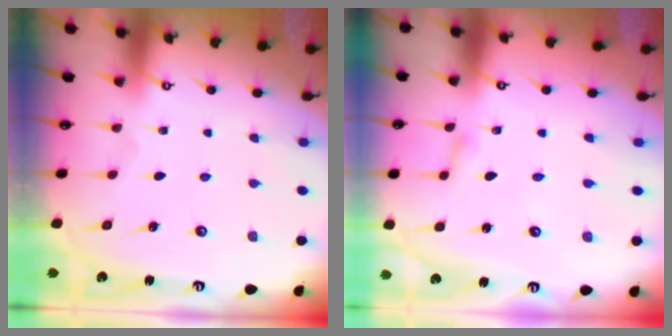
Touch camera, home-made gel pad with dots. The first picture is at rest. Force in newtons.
{"total": 1.7, "press": 1.7, "slide": 0.2}